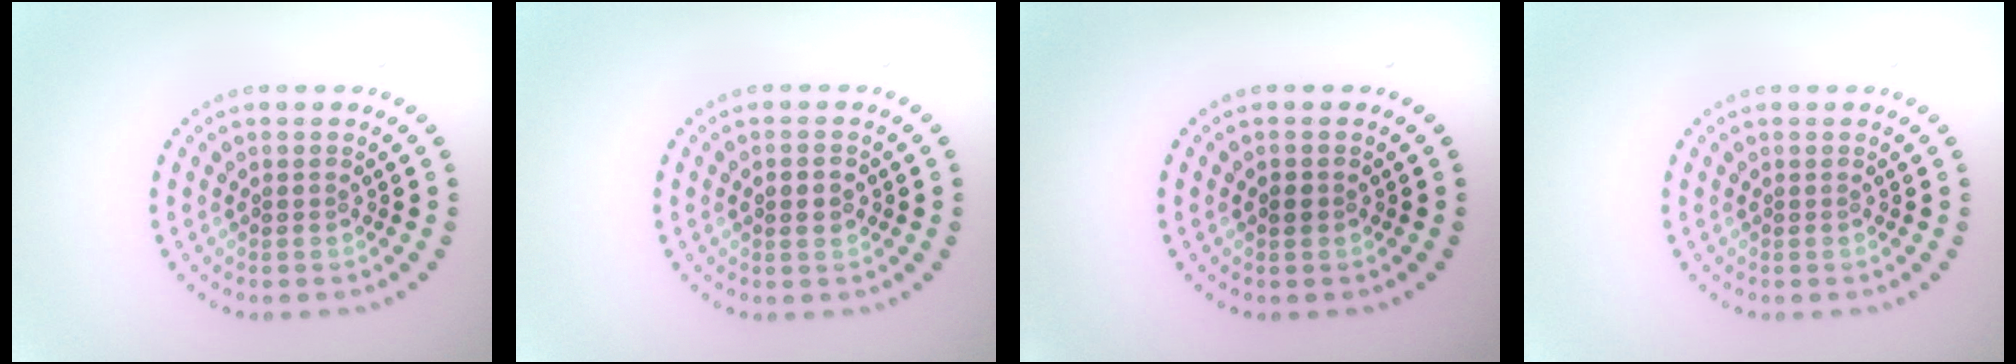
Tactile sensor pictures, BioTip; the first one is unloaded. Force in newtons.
{"total": 1.4, "press": 1.4, "slide": 0.2}
{"total": 0.9, "press": 0.9, "slide": 0.1}
{"total": 0.0}